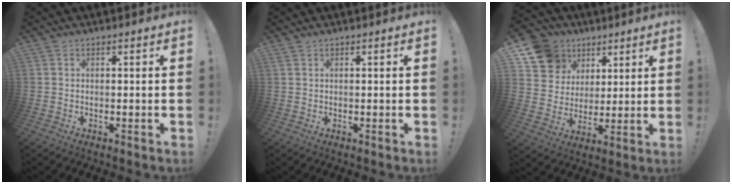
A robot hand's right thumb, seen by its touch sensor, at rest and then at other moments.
{"total": 0.7, "force": [0.6, 0.2, 0.3], "torque": [-0.006, 0.000, 0.011]}
{"total": 13.6, "force": [7.2, 10.9, 3.7], "torque": [-0.056, -0.038, 0.153]}